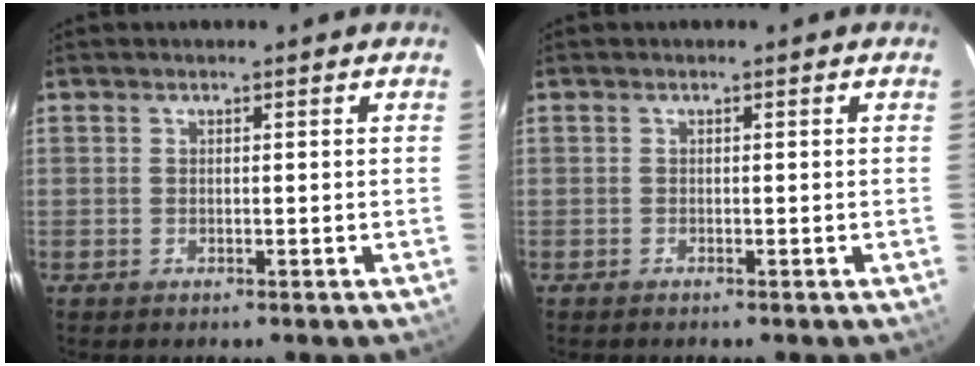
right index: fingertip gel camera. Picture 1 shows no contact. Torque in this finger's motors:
{"motor_torque": [0.17, -0.02, 0.00, 0.01]}